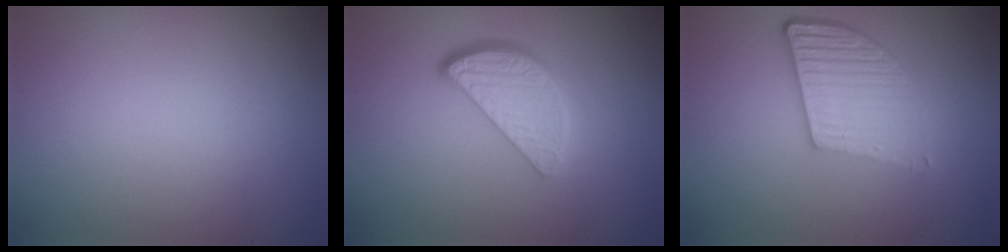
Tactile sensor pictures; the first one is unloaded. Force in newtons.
{"total": 4.0, "press": 3.2, "slide": 2.4}
{"total": 5.1, "press": 3.7, "slide": 3.6}